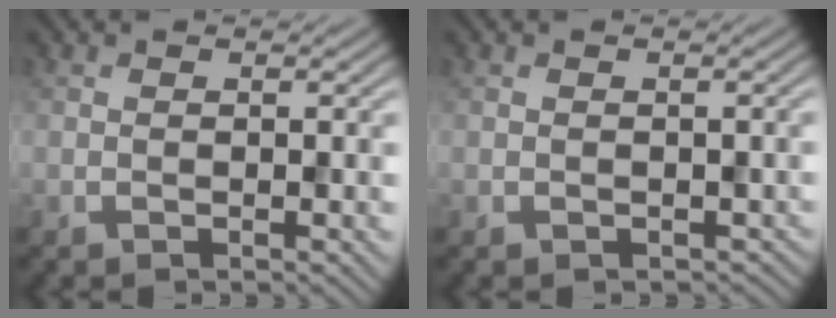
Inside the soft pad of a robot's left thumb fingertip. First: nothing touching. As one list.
[{"total": 0.8, "force": [-0.3, 0.6, 0.3], "torque": [-0.007, -0.008, -0.004]}]